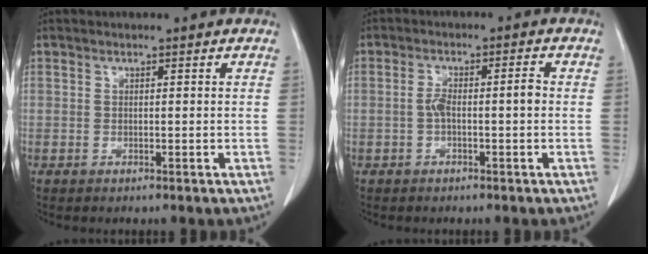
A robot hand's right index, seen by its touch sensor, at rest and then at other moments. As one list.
[{"total": 3.7, "force": [-0.6, 0.8, 3.6], "torque": [-0.065, 0.012, -0.007]}]